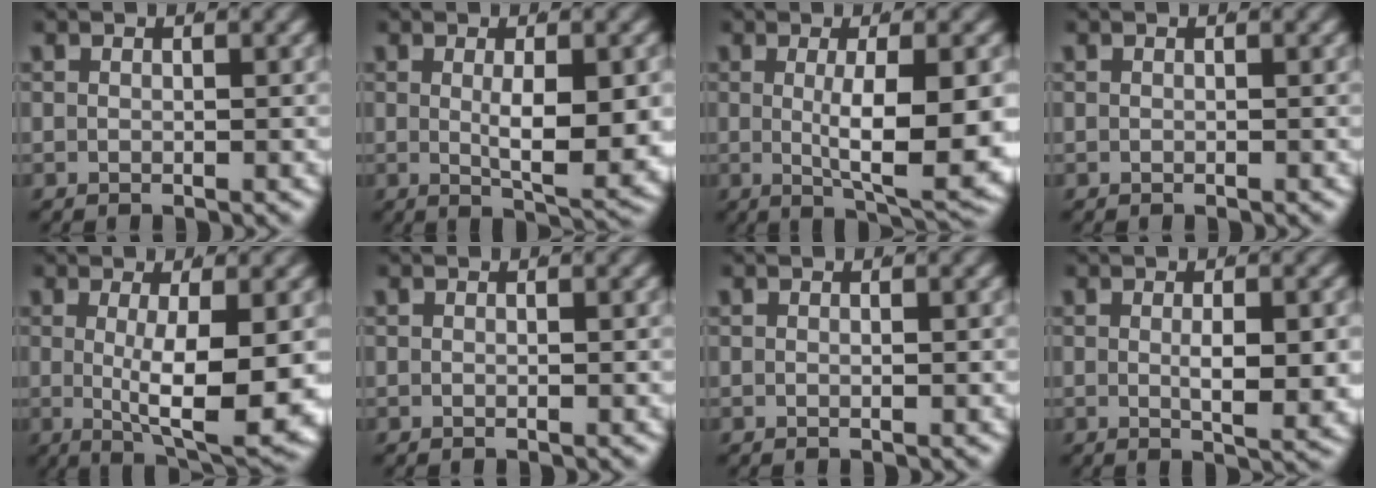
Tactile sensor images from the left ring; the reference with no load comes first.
{"total": 5.2, "force": [0.1, 1.1, 5.1], "torque": [-0.081, -0.019, 0.010]}
{"total": 8.2, "force": [-0.3, 1.5, 8.0], "torque": [-0.112, -0.016, 0.006]}
{"total": 0.0}
{"total": 9.0, "force": [-0.5, 2.1, 8.7], "torque": [-0.123, -0.022, 0.007]}
{"total": 0.0}
{"total": 0.0}
{"total": 3.1, "force": [0.1, 0.2, 3.1], "torque": [-0.047, -0.010, 0.005]}